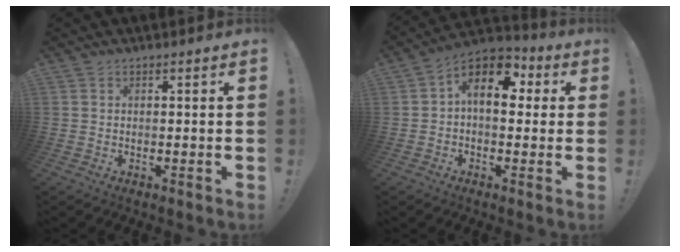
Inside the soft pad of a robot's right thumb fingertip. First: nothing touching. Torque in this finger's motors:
{"motor_torque": [1.40, 1.43, 0.02, 0.11, 0.02]}